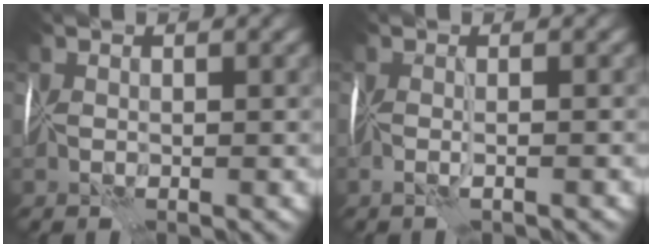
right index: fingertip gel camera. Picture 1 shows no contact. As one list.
[{"total": 1.3, "force": [-0.6, -1.2, 0.0], "torque": [0.000, -0.007, -0.013]}]